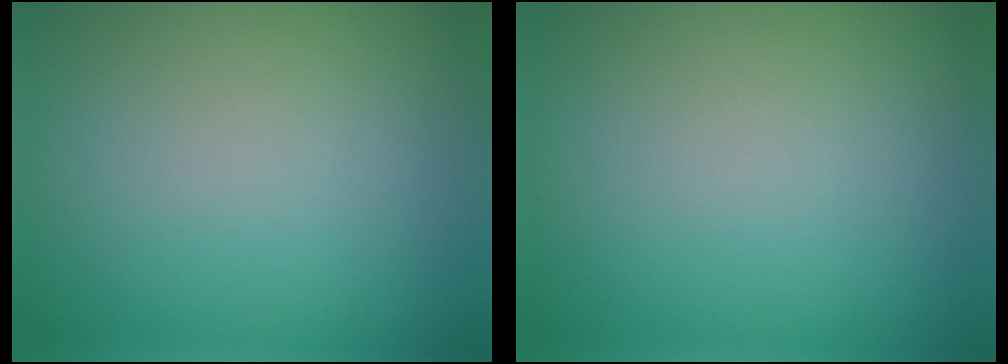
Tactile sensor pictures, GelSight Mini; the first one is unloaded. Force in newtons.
{"total": 0.0}